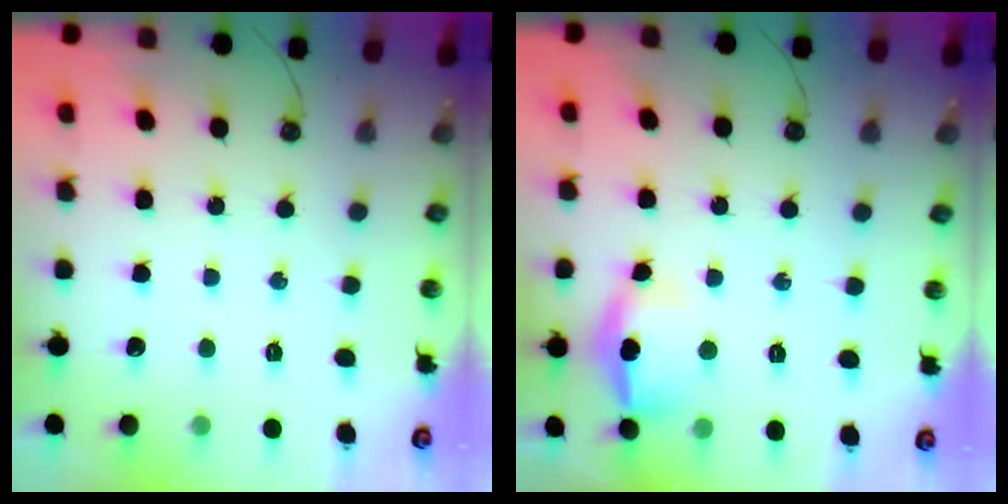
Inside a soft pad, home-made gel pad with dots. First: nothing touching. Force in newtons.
{"total": 11.9, "press": 11.7, "slide": 2.2}